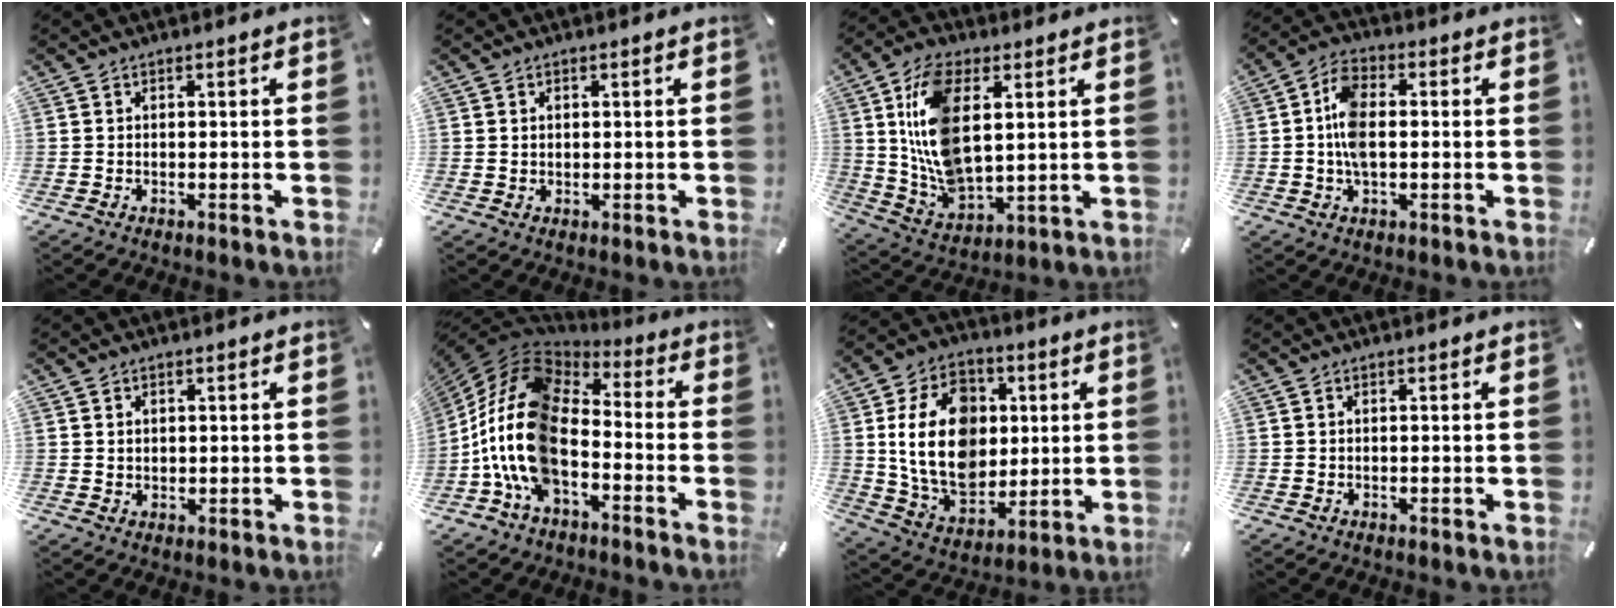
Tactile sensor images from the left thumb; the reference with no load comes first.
{"total": 0.8, "force": [0.4, 0.7, 0.0], "torque": [0.000, 0.003, 0.008]}
{"total": 15.4, "force": [4.5, 8.4, 12.0], "torque": [-0.283, -0.011, 0.080]}
{"total": 8.0, "force": [-0.4, 4.3, 6.7], "torque": [-0.144, 0.005, -0.009]}
{"total": 1.6, "force": [0.9, 1.4, 0.0], "torque": [0.009, 0.000, 0.015]}
{"total": 18.8, "force": [-5.5, 11.6, 13.8], "torque": [-0.306, 0.019, -0.101]}
{"total": 19.7, "force": [2.5, 14.9, 12.6], "torque": [-0.240, 0.003, 0.050]}
{"total": 0.0}